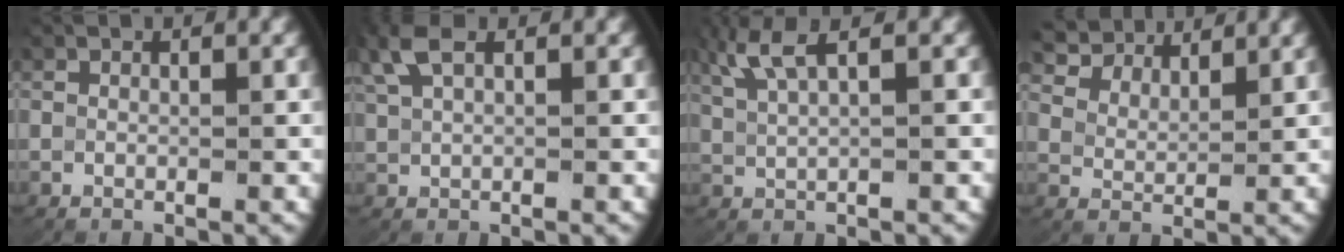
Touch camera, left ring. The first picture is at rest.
{"total": 2.8, "force": [1.8, 0.9, 2.0], "torque": [-0.055, 0.010, 0.035]}
{"total": 3.8, "force": [2.1, 1.2, 3.0], "torque": [-0.058, 0.012, 0.040]}
{"total": 5.5, "force": [5.0, 1.7, 1.7], "torque": [-0.041, 0.007, 0.085]}